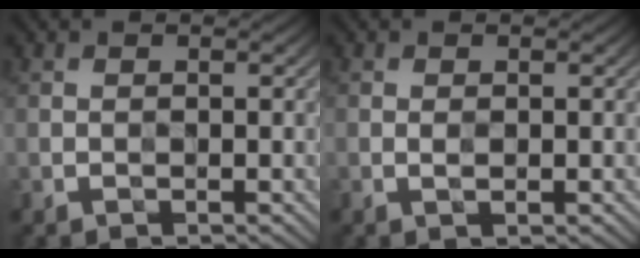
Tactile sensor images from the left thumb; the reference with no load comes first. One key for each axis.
{"total": 0.8, "fx": 0.0, "fy": 0.1, "fz": 0.8, "tx": -0.012, "ty": 0.005, "tz": 0.003}